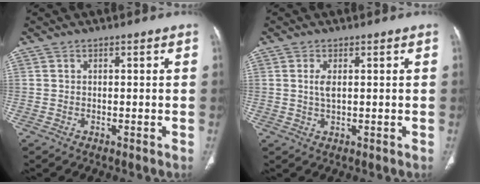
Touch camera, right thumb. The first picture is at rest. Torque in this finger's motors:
{"motor_torque": [-0.41, 0.30, 0.28, 0.15, 0.02]}